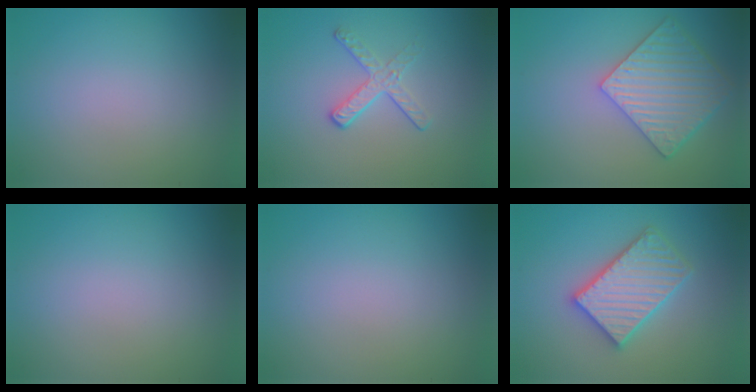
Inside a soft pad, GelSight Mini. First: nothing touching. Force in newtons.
{"total": 2.1, "press": 1.4, "slide": 1.6}
{"total": 5.9, "press": 5.0, "slide": 3.1}
{"total": 0.0}
{"total": 0.0}
{"total": 5.4, "press": 5.3, "slide": 0.8}